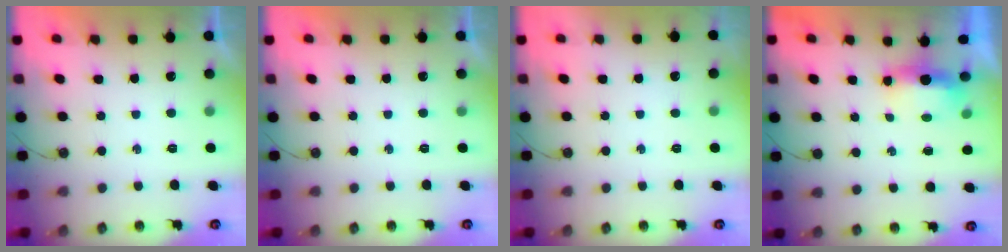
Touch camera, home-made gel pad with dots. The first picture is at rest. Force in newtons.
{"total": 0.0}
{"total": 11.8, "press": 1.8, "slide": 11.7}
{"total": 5.0, "press": 4.8, "slide": 1.4}